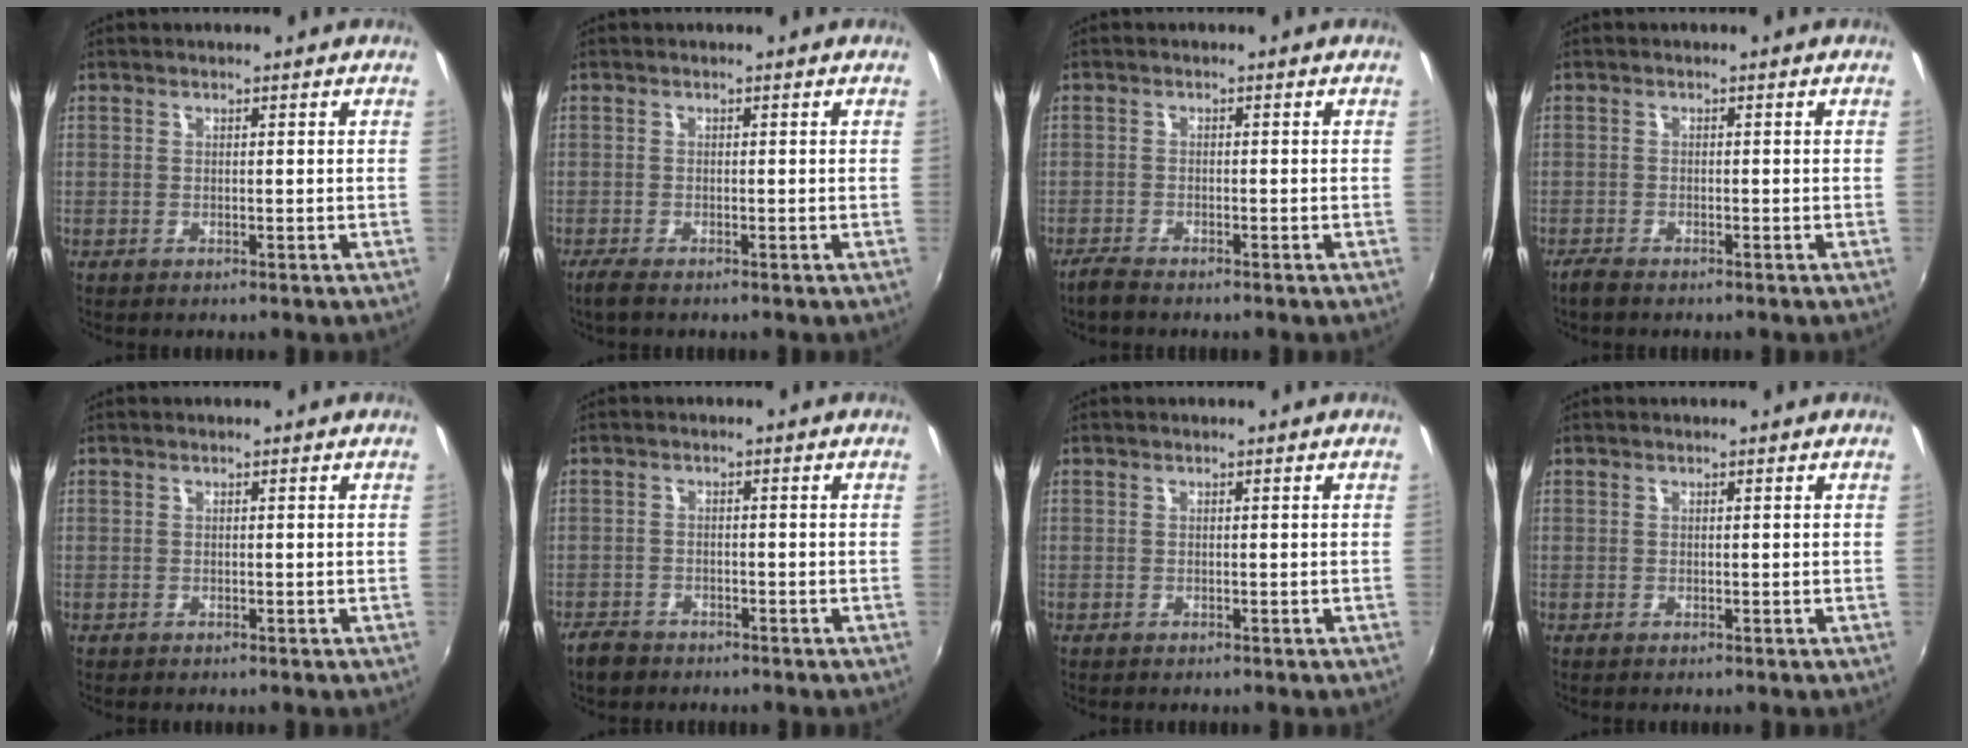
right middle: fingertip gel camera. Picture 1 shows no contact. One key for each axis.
{"total": 2.2, "fx": -1.7, "fy": 0.3, "fz": 1.4, "tx": -0.034, "ty": -0.007, "tz": -0.032}
{"total": 2.5, "fx": -2.3, "fy": 0.3, "fz": 1.0, "tx": -0.033, "ty": -0.006, "tz": -0.046}
{"total": 2.0, "fx": -1.7, "fy": 0.5, "fz": 0.9, "tx": -0.026, "ty": -0.004, "tz": -0.034}
{"total": 0.0}
{"total": 4.1, "fx": -3.3, "fy": 2.2, "fz": 1.2, "tx": -0.041, "ty": -0.001, "tz": -0.059}
{"total": 0.0}
{"total": 0.0}